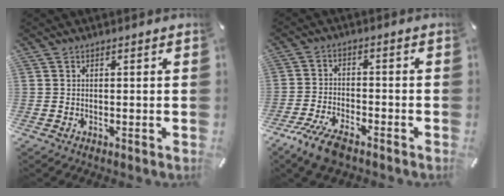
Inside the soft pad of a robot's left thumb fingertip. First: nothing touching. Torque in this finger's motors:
{"motor_torque": [-0.72, 0.94, 0.53, 0.57, 0.04]}